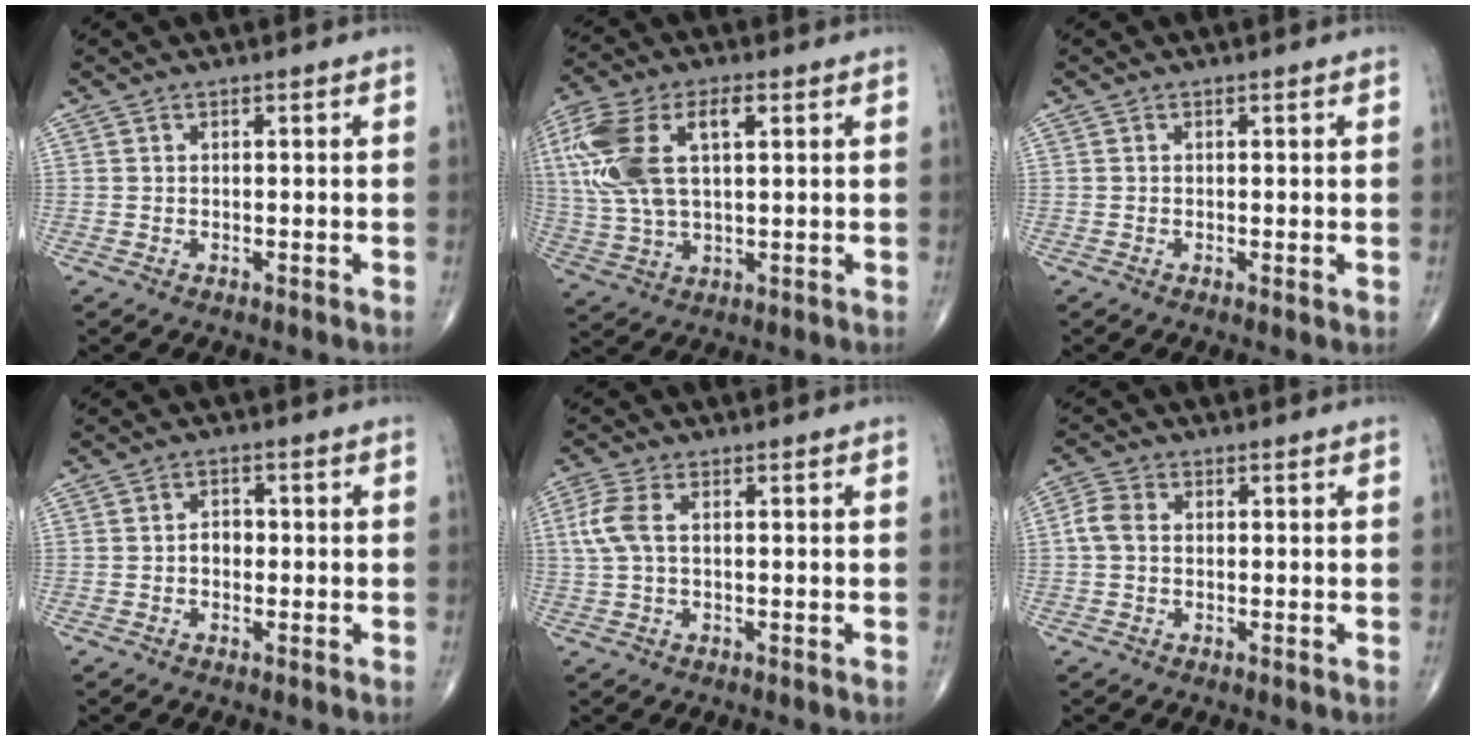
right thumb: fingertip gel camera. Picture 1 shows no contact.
{"total": 16.6, "force": [4.3, 8.3, 13.8], "torque": [-0.312, 0.014, 0.080]}
{"total": 0.5, "force": [0.0, 0.1, 0.5], "torque": [-0.009, -0.003, -0.001]}
{"total": 2.3, "force": [-0.4, 1.7, 1.4], "torque": [-0.007, 0.010, -0.012]}
{"total": 5.0, "force": [0.8, 2.6, 4.2], "torque": [-0.123, 0.015, 0.013]}
{"total": 3.6, "force": [0.1, 2.7, 2.4], "torque": [-0.053, 0.013, -0.006]}